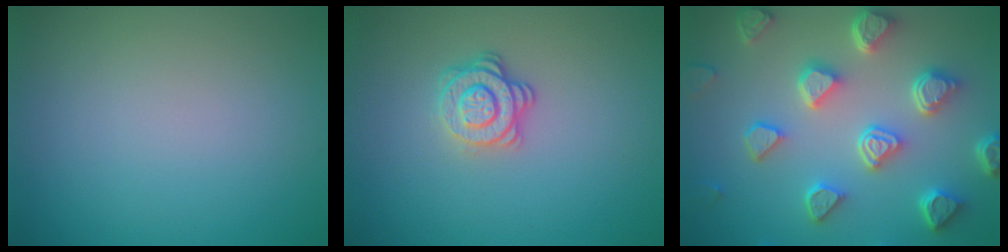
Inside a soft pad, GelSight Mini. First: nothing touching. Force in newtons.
{"total": 2.8, "press": 2.5, "slide": 1.3}
{"total": 6.7, "press": 5.3, "slide": 4.1}